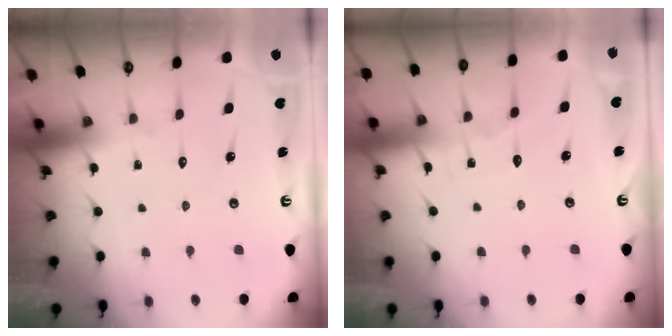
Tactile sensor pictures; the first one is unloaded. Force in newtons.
{"total": 3.0, "press": 3.0, "slide": 0.4}